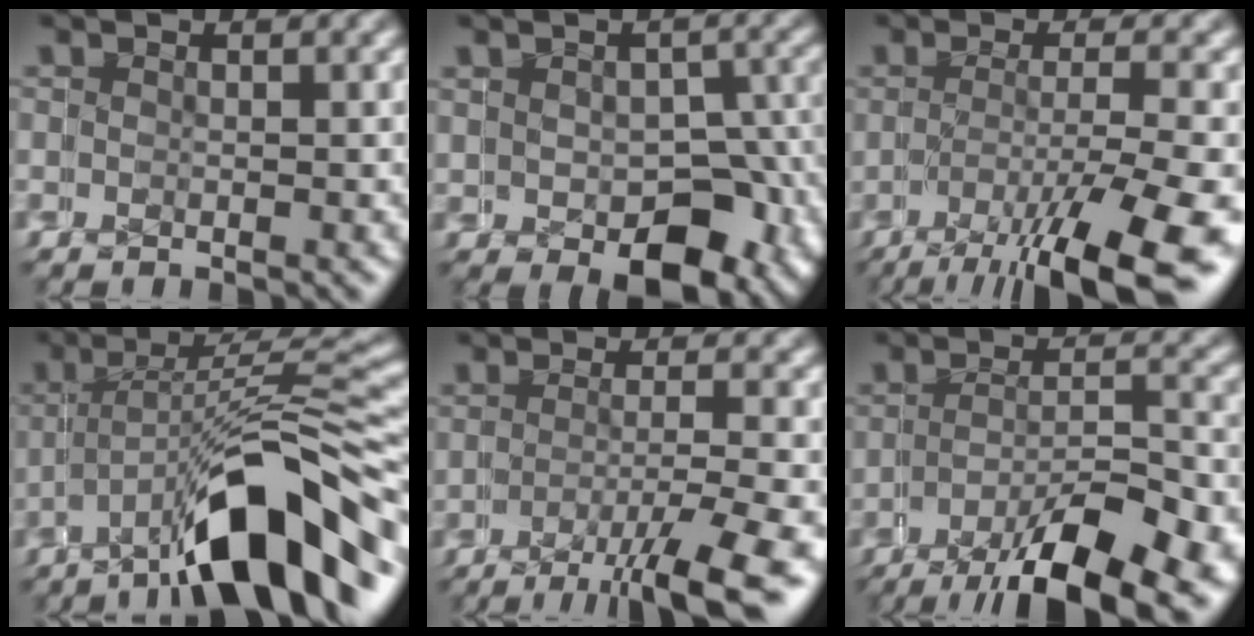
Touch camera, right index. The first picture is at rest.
{"total": 5.2, "force": [-2.9, 2.8, 3.4], "torque": [-0.027, -0.012, -0.039]}
{"total": 7.8, "force": [-4.8, 1.4, 6.0], "torque": [-0.076, -0.019, -0.055]}
{"total": 7.5, "force": [-3.9, 0.5, 6.4], "torque": [-0.071, 0.022, -0.051]}
{"total": 7.6, "force": [-5.9, 1.4, 4.5], "torque": [-0.044, -0.013, -0.079]}
{"total": 8.7, "force": [-6.2, 2.2, 5.8], "torque": [-0.059, -0.007, -0.087]}